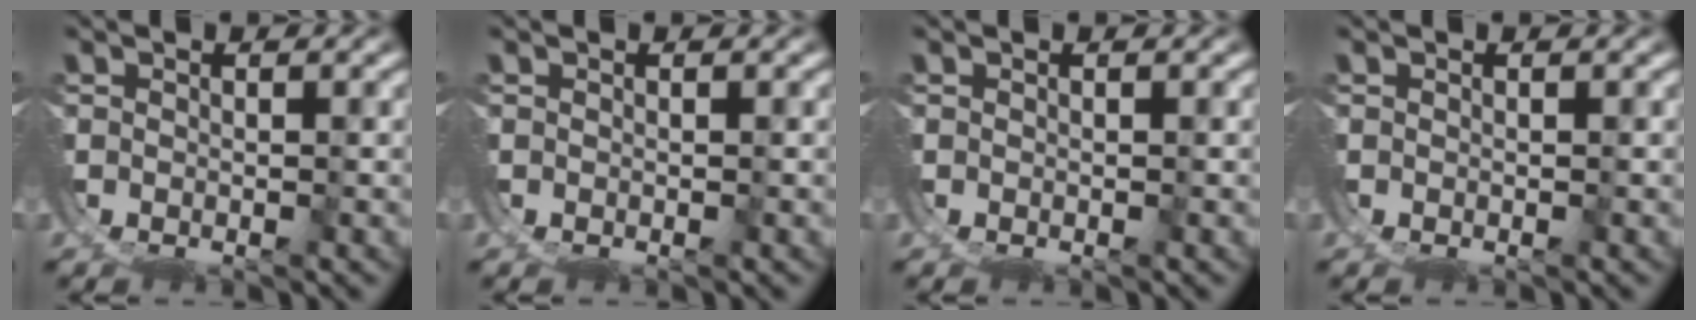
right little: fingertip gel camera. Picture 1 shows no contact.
{"total": 0.0}
{"total": 0.0}
{"total": 0.0}